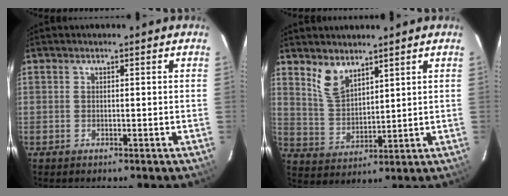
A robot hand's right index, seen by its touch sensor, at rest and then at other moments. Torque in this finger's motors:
{"motor_torque": [0.57, 0.57, 0.09, 0.04]}